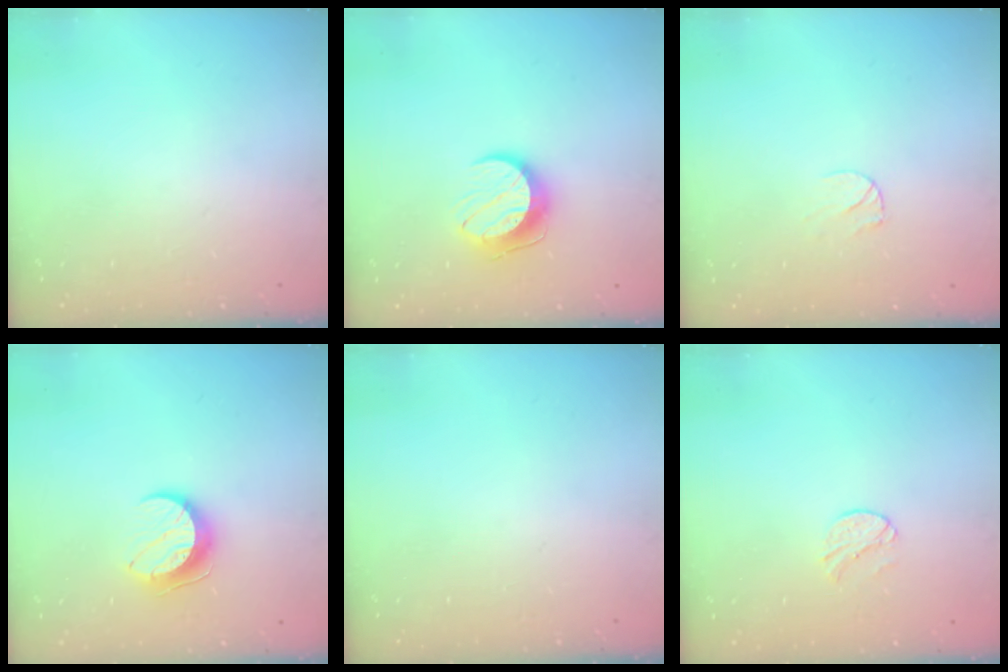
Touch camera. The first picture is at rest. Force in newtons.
{"total": 10.1, "press": 10.1, "slide": 0.5}
{"total": 4.7, "press": 4.7, "slide": 0.4}
{"total": 10.2, "press": 10.1, "slide": 0.8}
{"total": 0.0}
{"total": 5.8, "press": 5.8, "slide": 0.6}